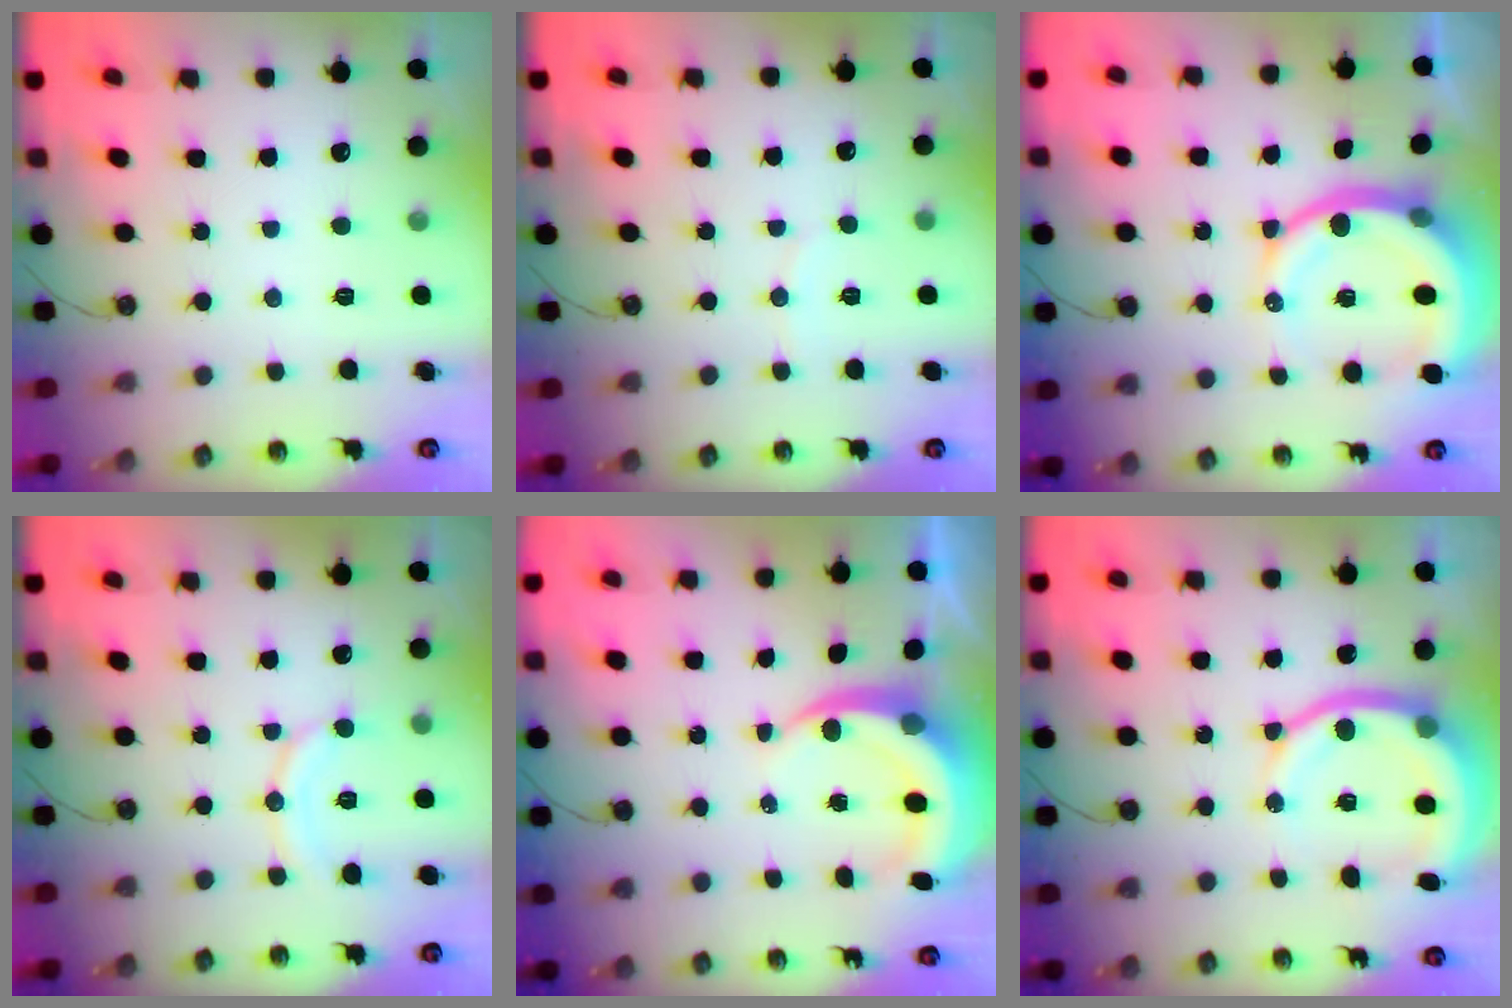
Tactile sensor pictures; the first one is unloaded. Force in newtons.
{"total": 2.3, "press": 2.3, "slide": 0.3}
{"total": 15.0, "press": 14.9, "slide": 2.0}
{"total": 9.5, "press": 9.5, "slide": 0.7}
{"total": 7.3, "press": 7.2, "slide": 1.1}
{"total": 13.2, "press": 13.0, "slide": 2.3}